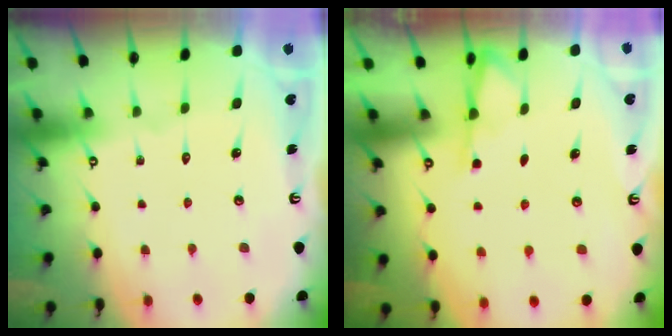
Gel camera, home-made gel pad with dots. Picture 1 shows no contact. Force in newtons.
{"total": 2.7, "press": 2.7, "slide": 0.5}